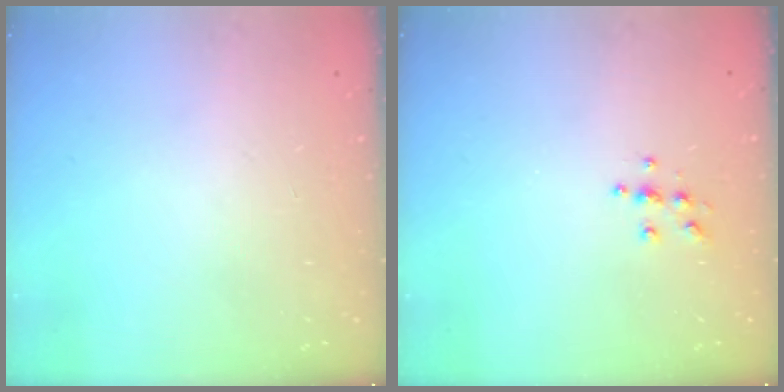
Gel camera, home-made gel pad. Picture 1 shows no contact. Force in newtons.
{"total": 5.5, "press": 5.5, "slide": 0.4}